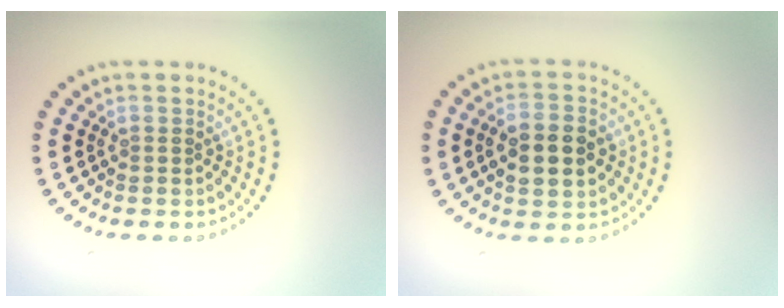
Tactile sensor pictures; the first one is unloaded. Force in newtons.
{"total": 4.6, "press": 4.6, "slide": 0.2}